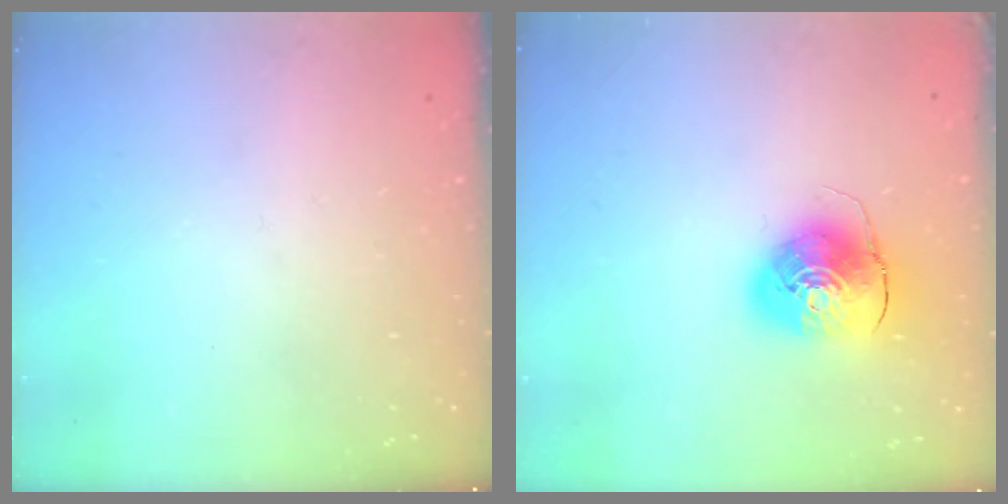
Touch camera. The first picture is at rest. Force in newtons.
{"total": 9.9, "press": 9.7, "slide": 1.7}